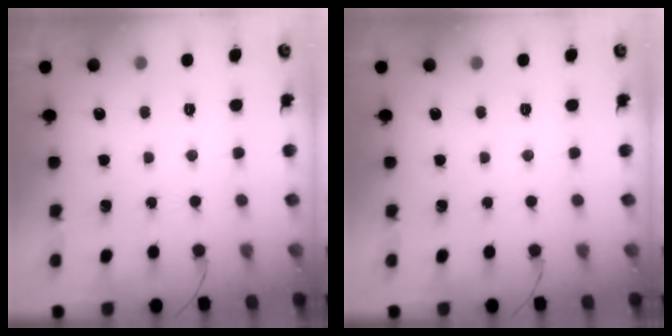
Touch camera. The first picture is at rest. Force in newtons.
{"total": 0.0}